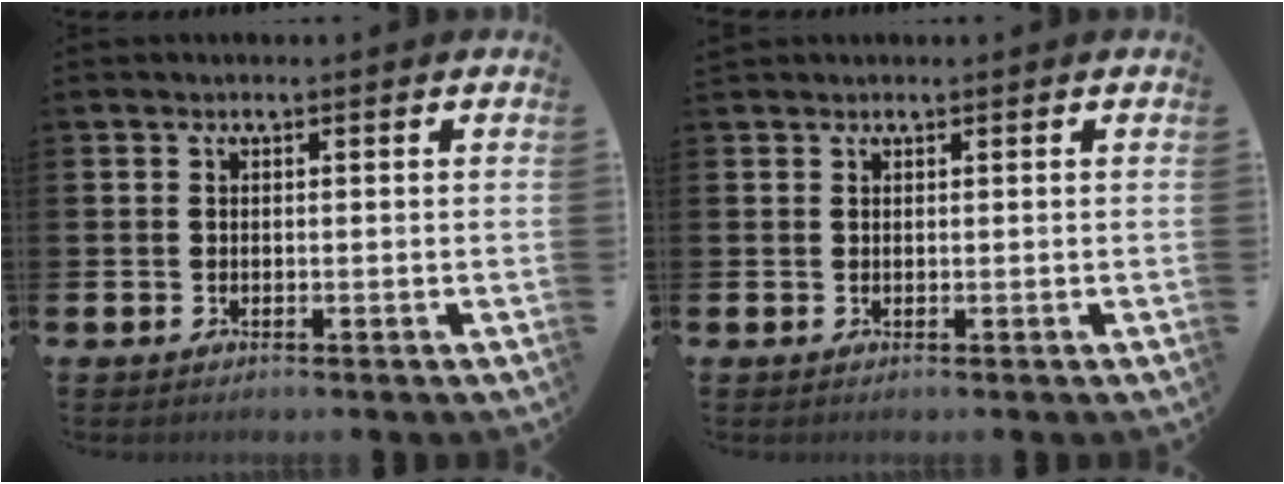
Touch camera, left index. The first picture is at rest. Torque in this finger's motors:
{"motor_torque": [-0.05, -0.05, -0.02, 0.01]}